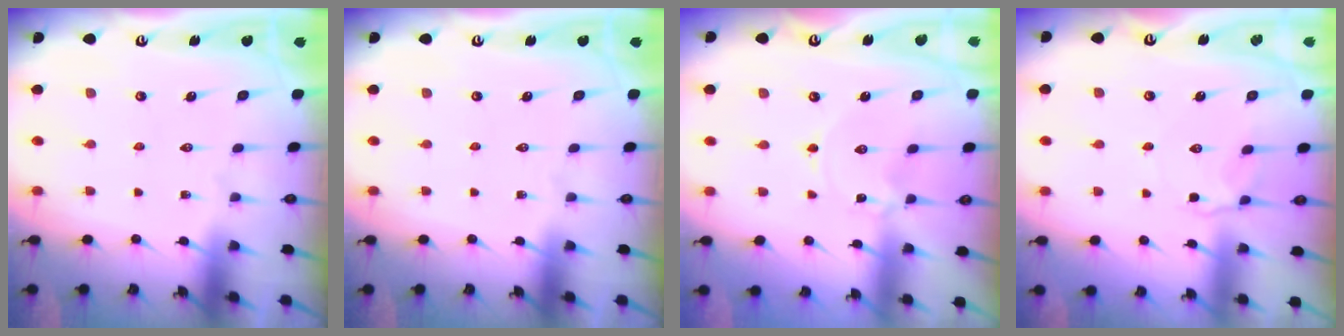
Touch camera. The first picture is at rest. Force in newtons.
{"total": 0.0}
{"total": 0.0}
{"total": 2.8, "press": 2.6, "slide": 1.1}